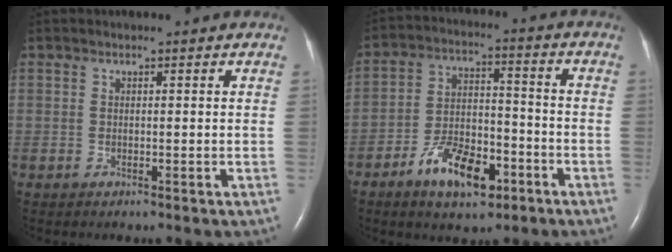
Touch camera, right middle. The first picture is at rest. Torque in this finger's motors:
{"motor_torque": [1.11, -1.02, 0.36, 0.12]}